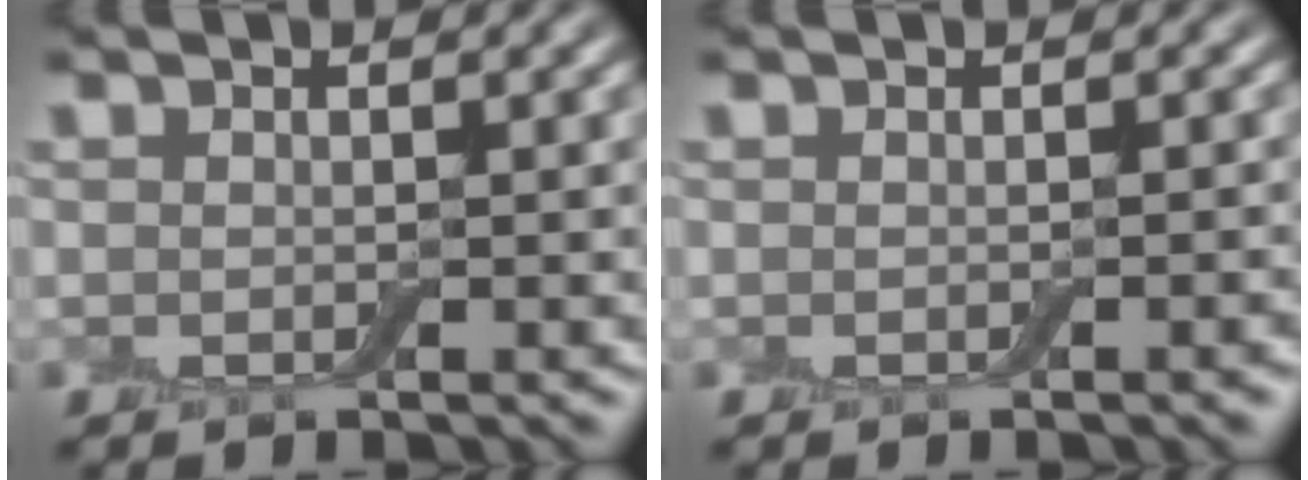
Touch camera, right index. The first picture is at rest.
{"total": 0.6, "force": [-0.3, 0.1, 0.5], "torque": [-0.005, 0.002, -0.003]}